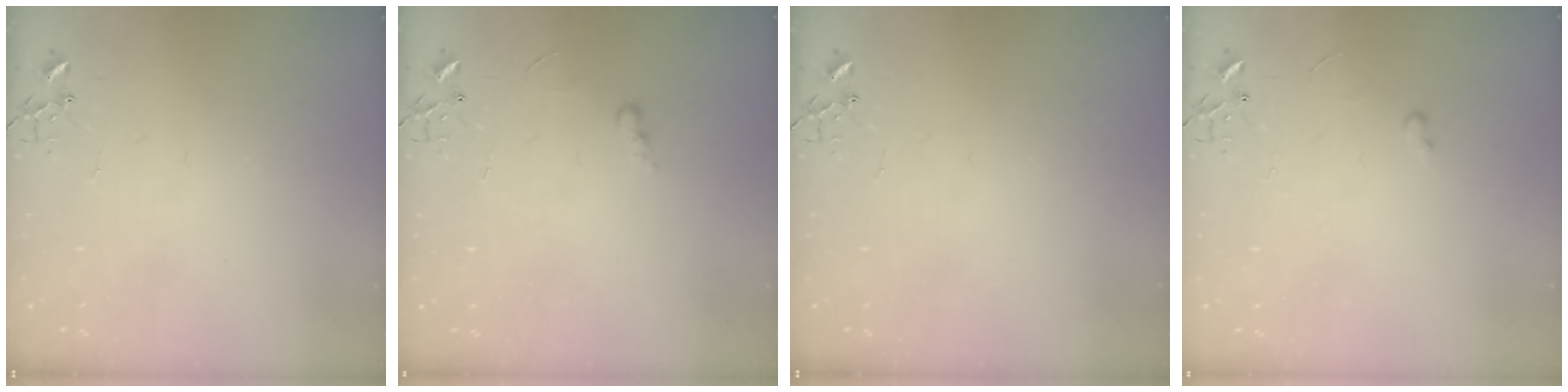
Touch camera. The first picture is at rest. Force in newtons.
{"total": 5.6, "press": 5.6, "slide": 0.7}
{"total": 0.0}
{"total": 2.6, "press": 2.6, "slide": 0.4}